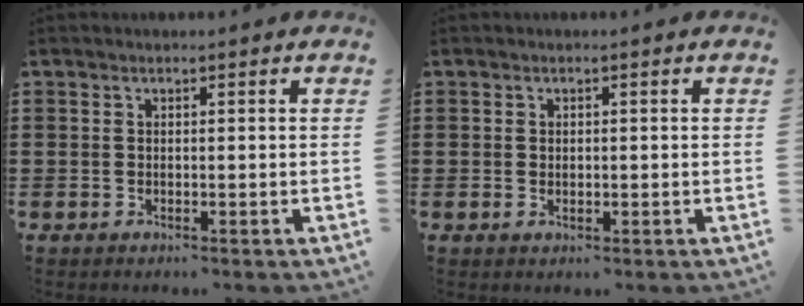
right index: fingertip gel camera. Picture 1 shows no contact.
{"total": 0.6, "force": [0.2, 0.5, 0.3], "torque": [-0.005, 0.005, 0.003]}